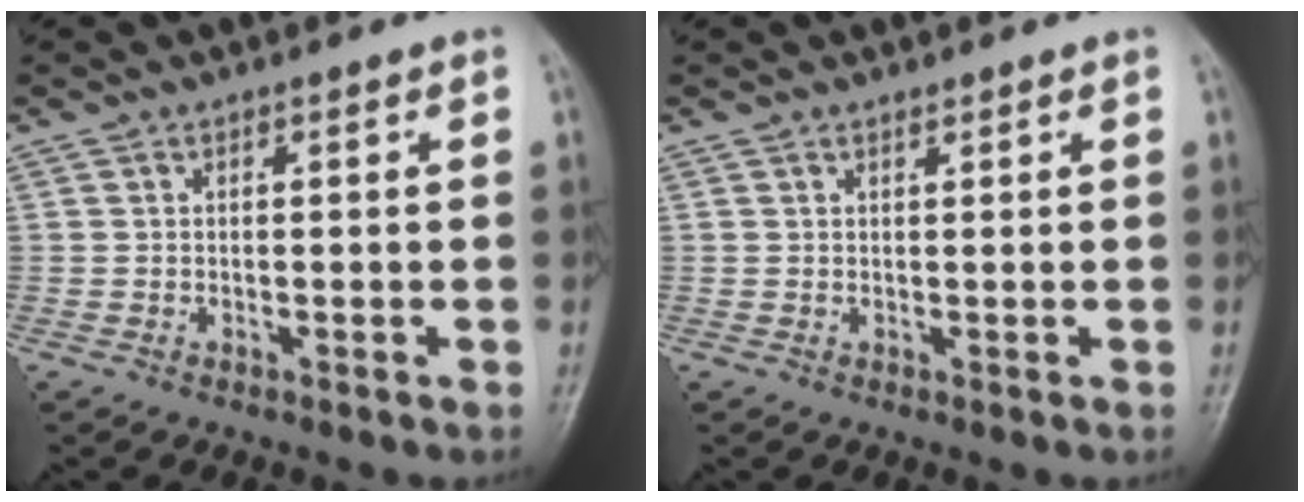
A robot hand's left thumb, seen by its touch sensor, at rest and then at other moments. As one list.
[{"total": 0.6, "force": [0.5, 0.2, 0.2], "torque": [-0.005, -0.005, 0.009]}]